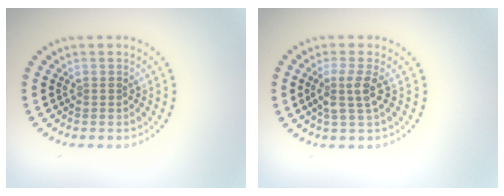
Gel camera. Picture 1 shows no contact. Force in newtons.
{"total": 2.3, "press": 1.9, "slide": 1.3}